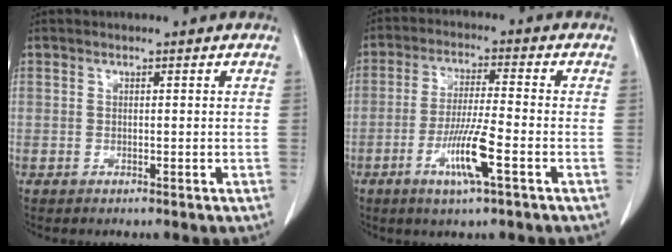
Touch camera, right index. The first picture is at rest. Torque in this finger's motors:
{"motor_torque": [0.75, -0.28, 0.30, 0.09]}